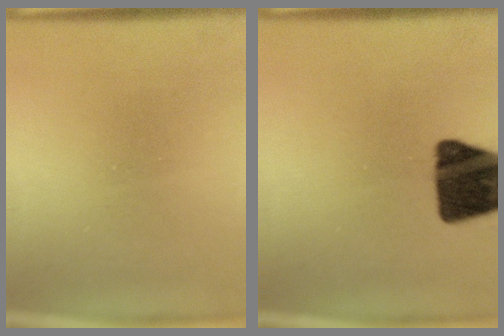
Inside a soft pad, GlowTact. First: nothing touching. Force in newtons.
{"total": 14.3}